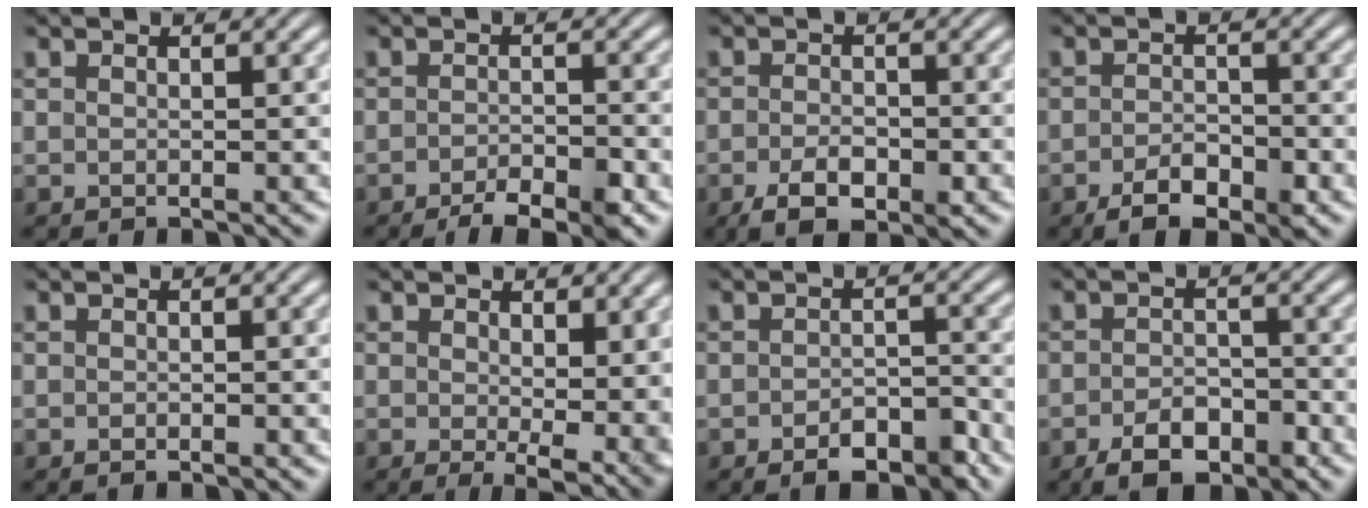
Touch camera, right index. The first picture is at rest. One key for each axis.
{"total": 3.9, "fx": -3.0, "fy": 1.0, "fz": 2.2, "tx": -0.024, "ty": -0.005, "tz": -0.053}
{"total": 4.1, "fx": -2.2, "fy": 2.1, "fz": 2.8, "tx": -0.044, "ty": -0.011, "tz": -0.033}
{"total": 3.6, "fx": -2.4, "fy": 1.6, "fz": 2.2, "tx": -0.032, "ty": -0.004, "tz": -0.043}
{"total": 0.5, "fx": -0.4, "fy": 0.0, "fz": 0.2, "tx": -0.007, "ty": -0.002, "tz": -0.007}
{"total": 5.2, "fx": -1.7, "fy": 2.3, "fz": 4.4, "tx": -0.050, "ty": -0.034, "tz": -0.015}
{"total": 3.9, "fx": -3.1, "fy": 1.4, "fz": 1.9, "tx": -0.021, "ty": -0.001, "tz": -0.051}
{"total": 4.7, "fx": -3.2, "fy": 2.5, "fz": 2.4, "tx": -0.031, "ty": -0.005, "tz": -0.055}